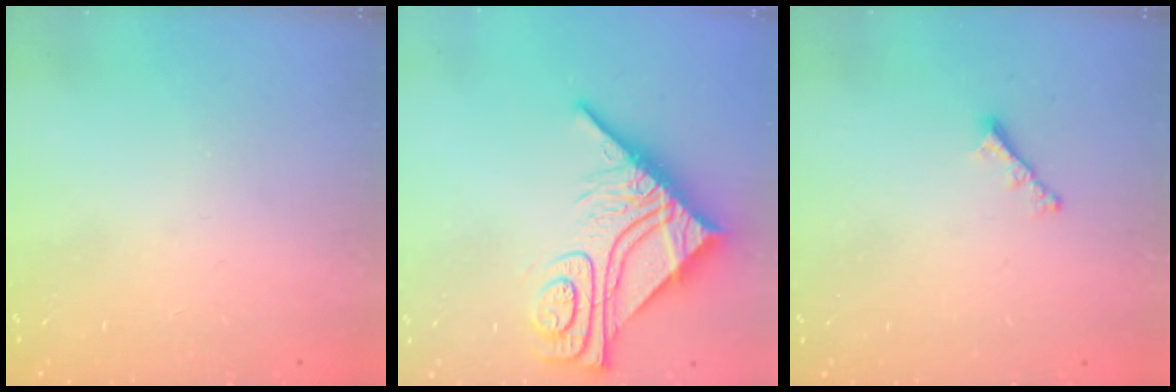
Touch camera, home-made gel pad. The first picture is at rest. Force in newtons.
{"total": 16.0, "press": 16.0, "slide": 1.6}
{"total": 2.2, "press": 2.2, "slide": 0.5}